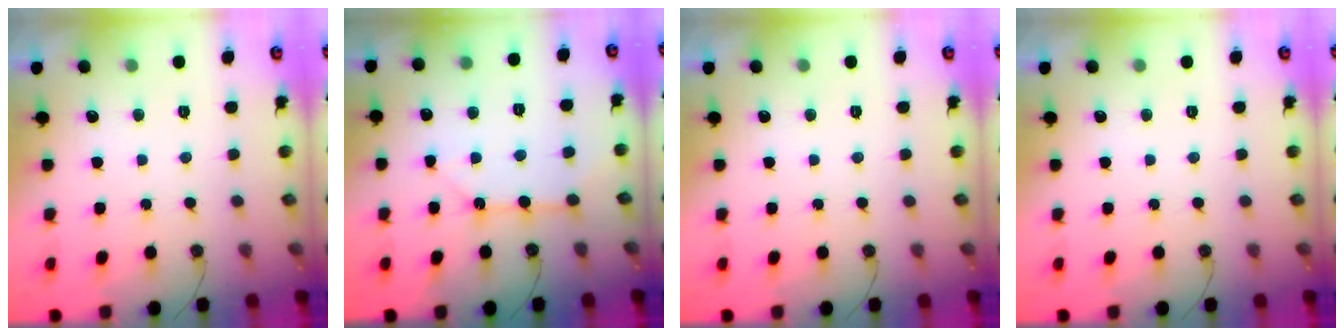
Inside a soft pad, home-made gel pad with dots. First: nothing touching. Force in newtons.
{"total": 8.7, "press": 8.7, "slide": 0.8}
{"total": 0.0}
{"total": 0.0}